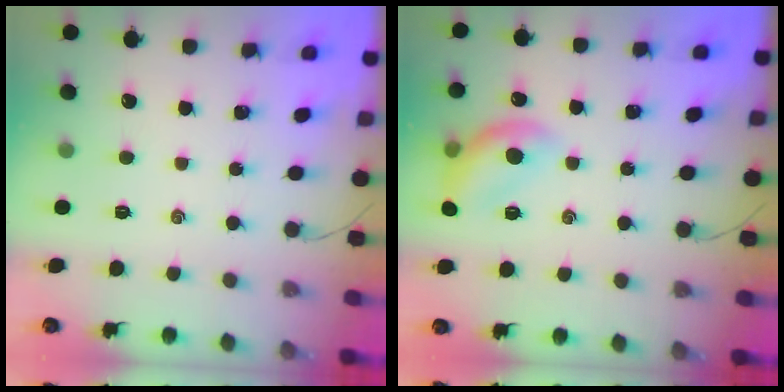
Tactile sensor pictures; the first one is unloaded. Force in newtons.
{"total": 12.5, "press": 12.4, "slide": 1.7}